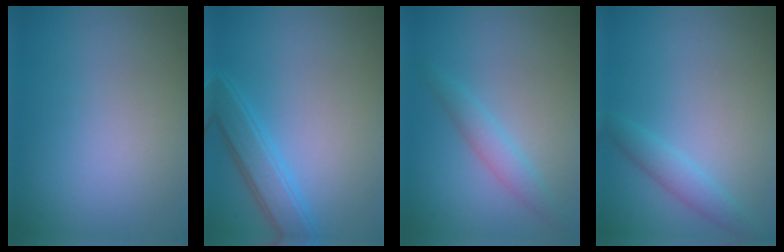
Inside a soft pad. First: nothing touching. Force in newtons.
{"total": 3.3, "press": 3.3, "slide": 0.1}
{"total": 2.0, "press": 2.0, "slide": 0.1}
{"total": 2.0, "press": 2.0, "slide": 0.1}